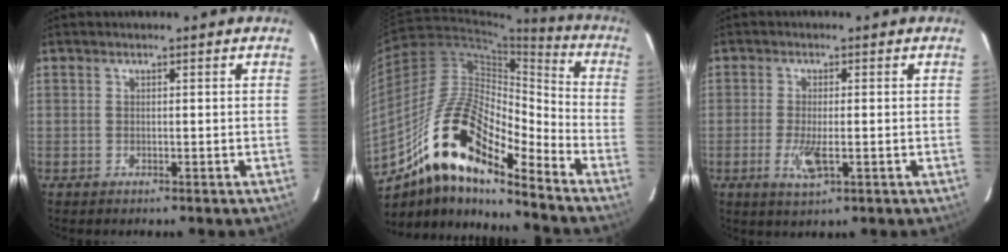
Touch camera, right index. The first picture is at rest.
{"total": 16.5, "force": [-10.3, 5.0, 11.8], "torque": [-0.220, 0.038, -0.178]}
{"total": 4.0, "force": [-1.2, 0.8, 3.7], "torque": [-0.081, -0.009, -0.019]}